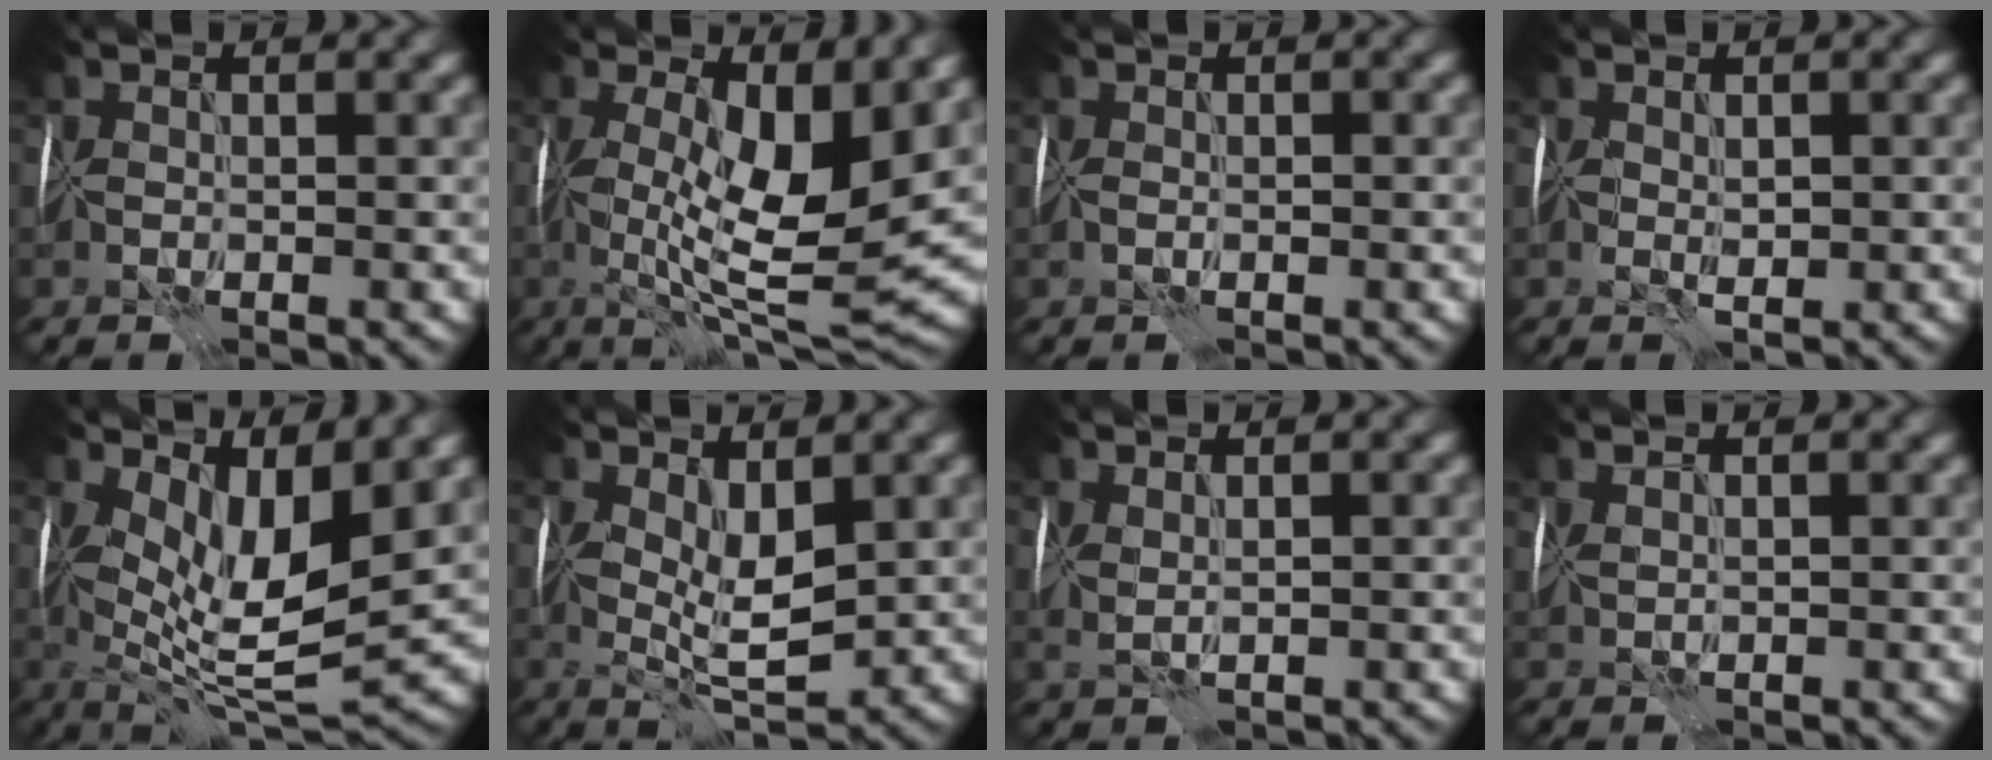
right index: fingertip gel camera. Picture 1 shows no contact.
{"total": 10.8, "force": [1.1, 3.7, 10.1], "torque": [-0.161, -0.013, 0.018]}
{"total": 0.9, "force": [-0.1, 0.4, 0.8], "torque": [-0.015, 0.003, 0.000]}
{"total": 1.7, "force": [0.1, 0.9, 1.4], "torque": [-0.027, -0.001, 0.003]}
{"total": 9.8, "force": [2.5, 3.7, 8.7], "torque": [-0.155, -0.004, 0.044]}
{"total": 5.0, "force": [0.8, 2.2, 4.5], "torque": [-0.094, -0.007, 0.017]}
{"total": 1.6, "force": [1.0, 0.4, 1.2], "torque": [-0.025, 0.003, 0.018]}
{"total": 2.1, "force": [1.6, 0.7, 1.2], "torque": [-0.016, 0.014, 0.013]}